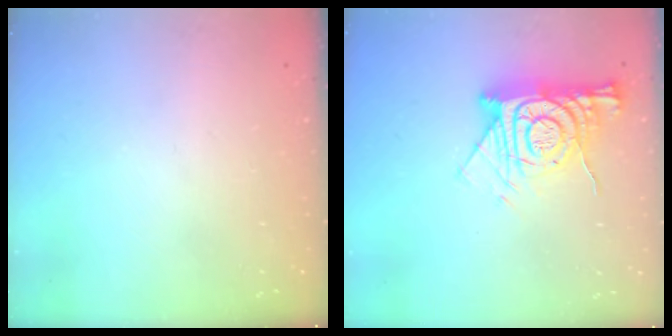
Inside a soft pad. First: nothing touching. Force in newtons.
{"total": 13.6, "press": 13.5, "slide": 1.3}